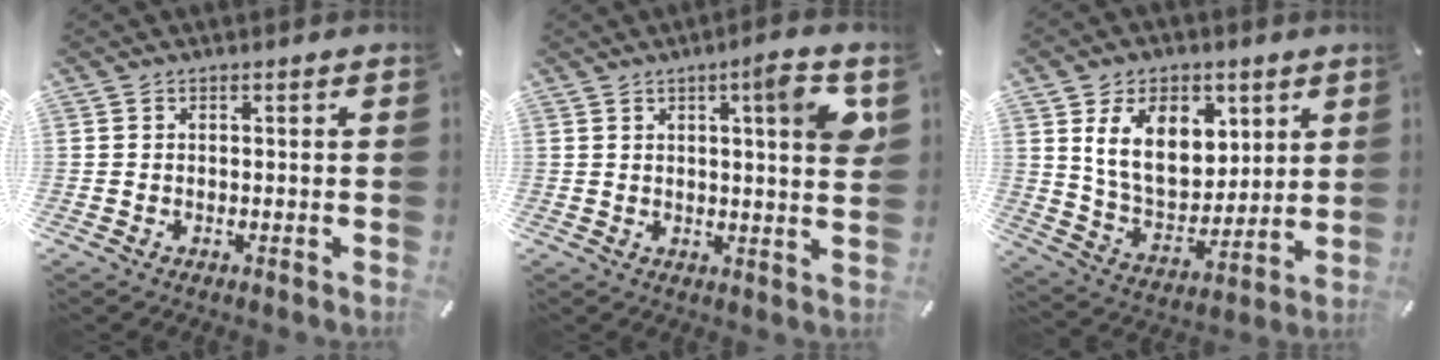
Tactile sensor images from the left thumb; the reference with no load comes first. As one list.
[{"total": 8.5, "force": [3.8, 0.6, 7.6], "torque": [-0.103, -0.019, 0.049]}, {"total": 15.1, "force": [6.0, 10.5, 8.9], "torque": [-0.158, -0.015, 0.113]}]